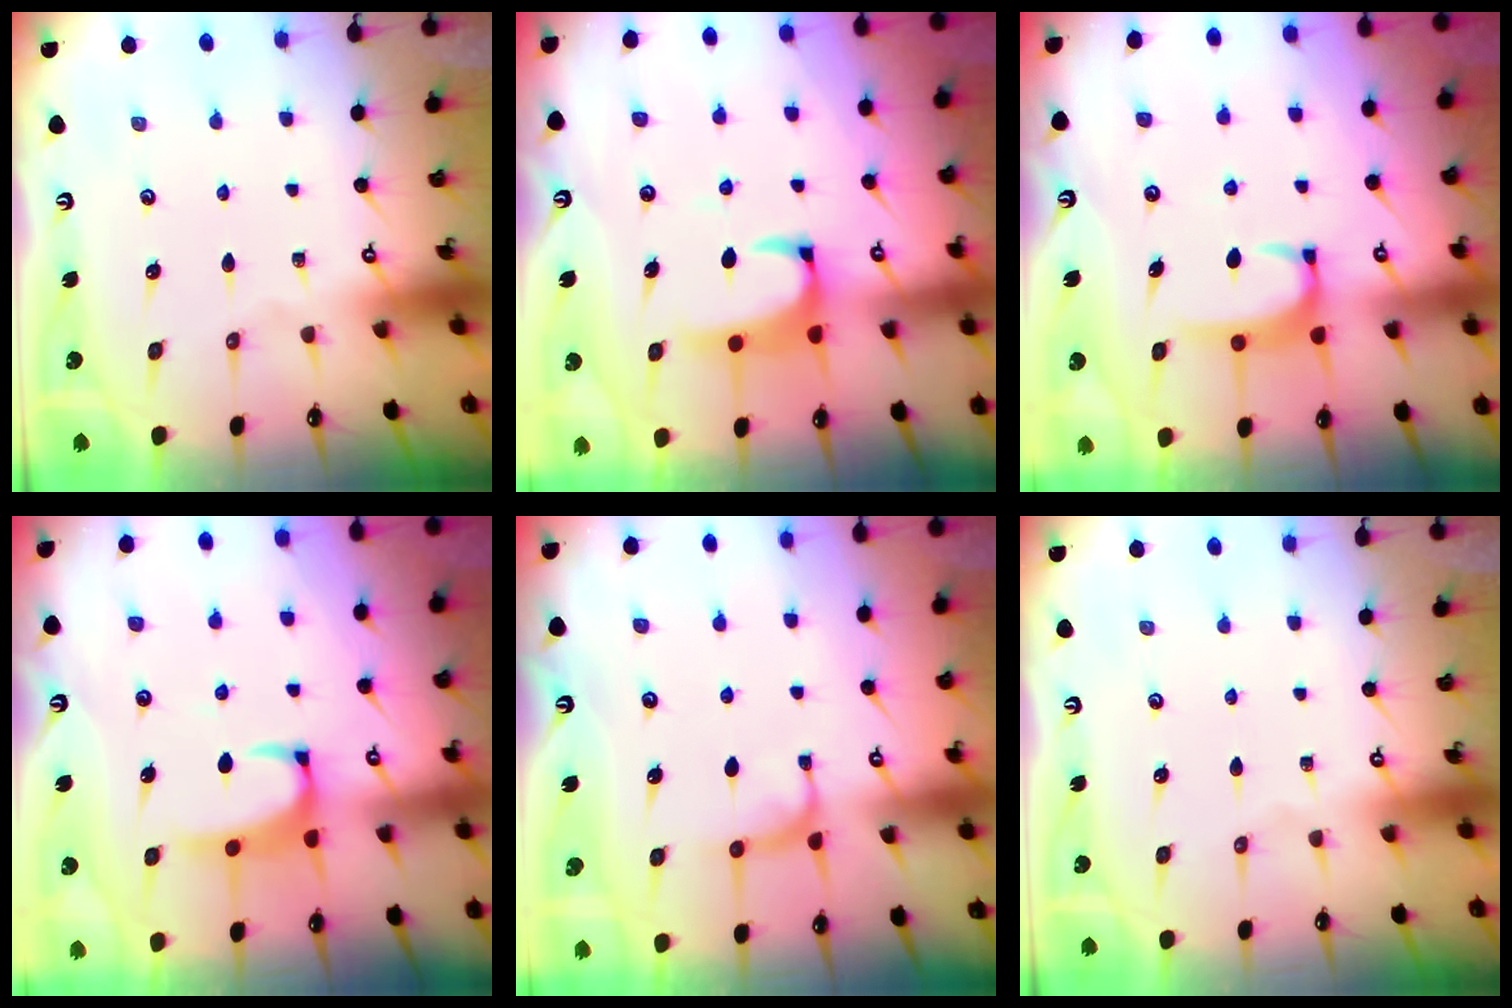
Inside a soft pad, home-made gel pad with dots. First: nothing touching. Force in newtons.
{"total": 2.1, "press": 1.8, "slide": 0.9}
{"total": 2.7, "press": 2.6, "slide": 0.4}
{"total": 2.5, "press": 2.4, "slide": 0.8}
{"total": 1.0, "press": 0.9, "slide": 0.5}
{"total": 0.0}